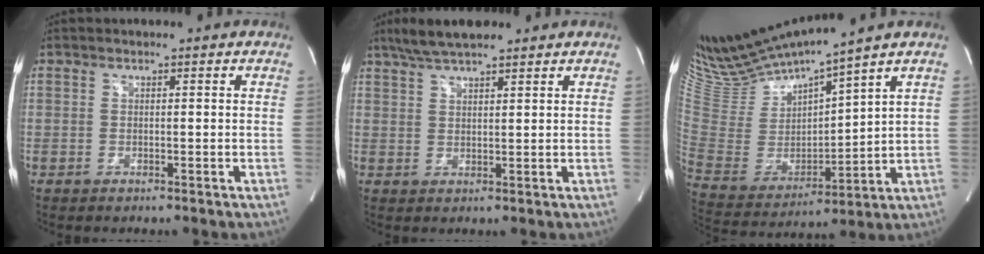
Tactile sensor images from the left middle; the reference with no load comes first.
{"total": 7.0, "force": [5.6, 1.3, 4.0], "torque": [-0.078, 0.022, 0.101]}
{"total": 14.9, "force": [13.8, -0.6, 5.5], "torque": [-0.119, -0.021, 0.282]}